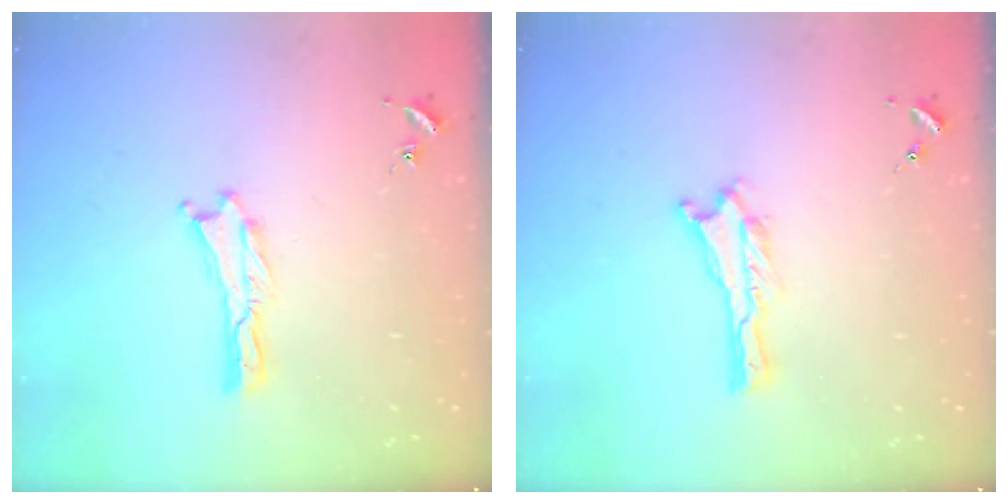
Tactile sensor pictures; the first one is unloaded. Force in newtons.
{"total": 0.0}